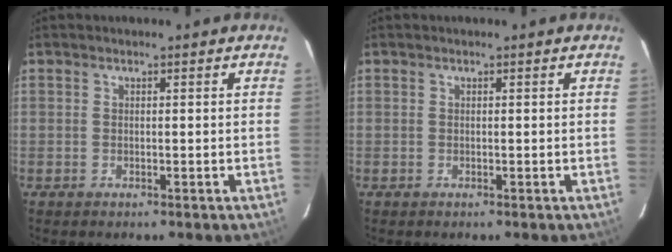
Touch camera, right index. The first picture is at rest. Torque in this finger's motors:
{"motor_torque": [0.00, 0.00, 0.01, 0.00]}